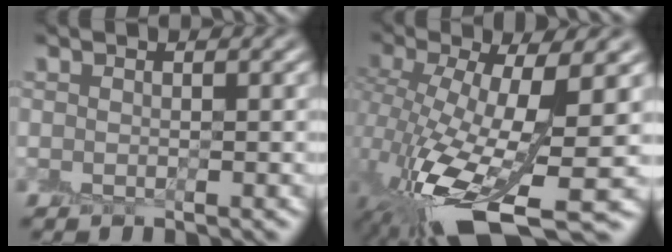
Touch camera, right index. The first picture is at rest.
{"total": 13.0, "force": [-3.6, 4.2, 11.7], "torque": [-0.234, -0.025, -0.052]}